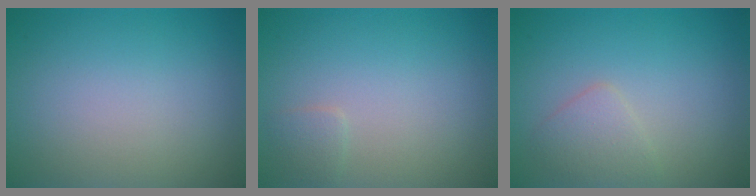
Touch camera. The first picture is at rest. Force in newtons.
{"total": 0.9, "press": 0.9, "slide": 0.1}
{"total": 1.9, "press": 1.9, "slide": 0.2}